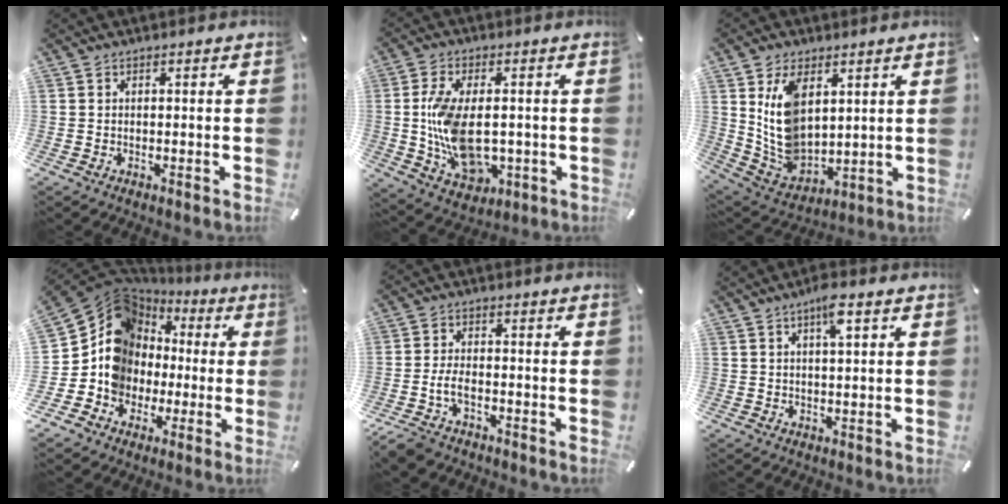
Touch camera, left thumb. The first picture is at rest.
{"total": 12.8, "force": [-0.5, 7.9, 10.0], "torque": [-0.218, -0.001, -0.007]}
{"total": 12.1, "force": [4.4, 7.9, 8.0], "torque": [-0.186, -0.021, 0.080]}
{"total": 12.3, "force": [-1.0, 12.0, 2.6], "torque": [-0.069, -0.030, -0.007]}
{"total": 5.1, "force": [-2.9, 2.6, 3.2], "torque": [-0.079, 0.009, -0.059]}
{"total": 4.9, "force": [2.3, 0.9, 4.2], "torque": [-0.081, 0.001, 0.037]}